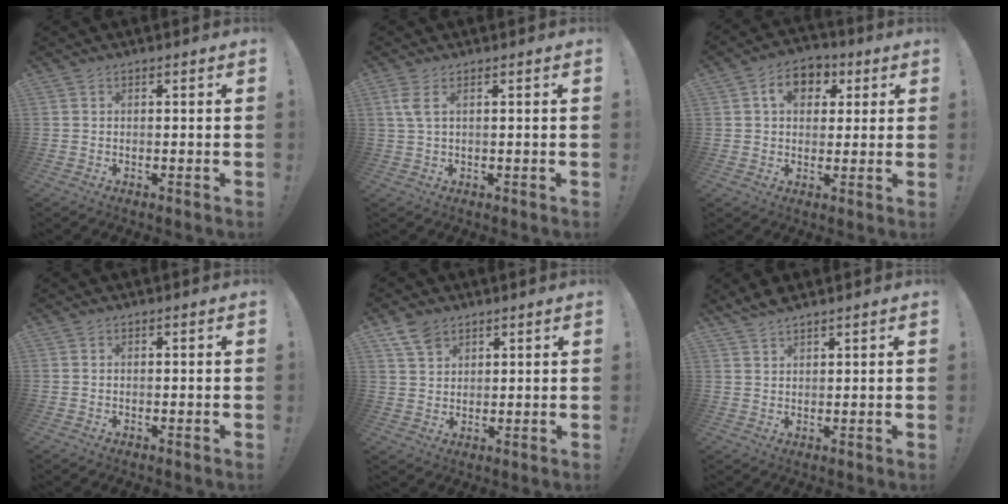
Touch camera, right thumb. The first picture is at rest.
{"total": 3.4, "force": [1.3, 0.9, 3.0], "torque": [-0.058, -0.002, 0.024]}
{"total": 9.1, "force": [2.8, 6.8, 5.3], "torque": [-0.073, 0.004, 0.050]}
{"total": 0.0}
{"total": 7.9, "force": [5.2, 5.6, 2.3], "torque": [-0.042, -0.025, 0.102]}
{"total": 3.8, "force": [3.4, 1.1, 1.2], "torque": [-0.027, -0.018, 0.066]}